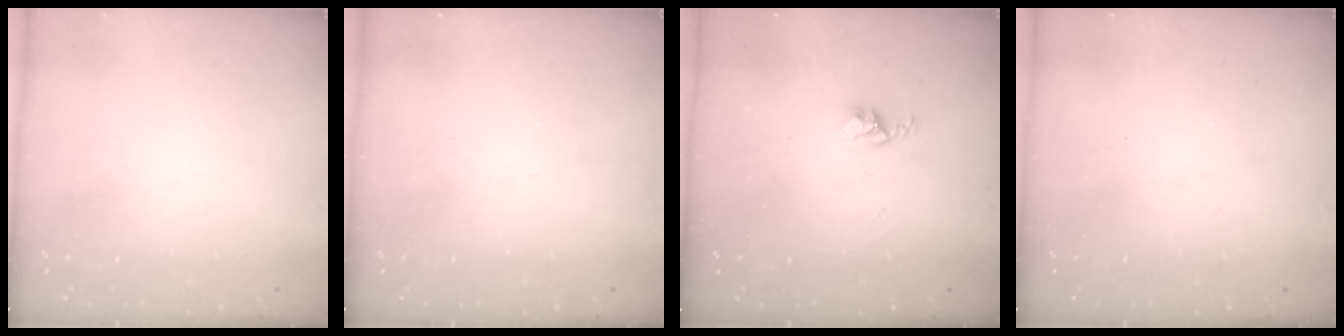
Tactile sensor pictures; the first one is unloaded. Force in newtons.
{"total": 0.0}
{"total": 2.9, "press": 2.9, "slide": 0.4}
{"total": 0.0}